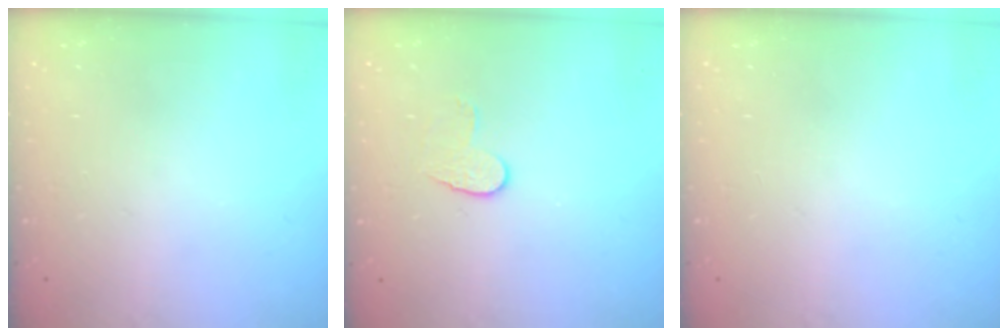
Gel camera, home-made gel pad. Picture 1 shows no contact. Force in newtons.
{"total": 6.1, "press": 6.1, "slide": 0.5}
{"total": 0.0}